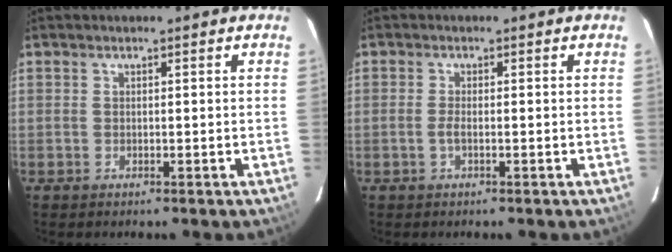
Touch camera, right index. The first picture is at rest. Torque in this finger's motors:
{"motor_torque": [0.24, -0.26, 0.15, 0.04]}